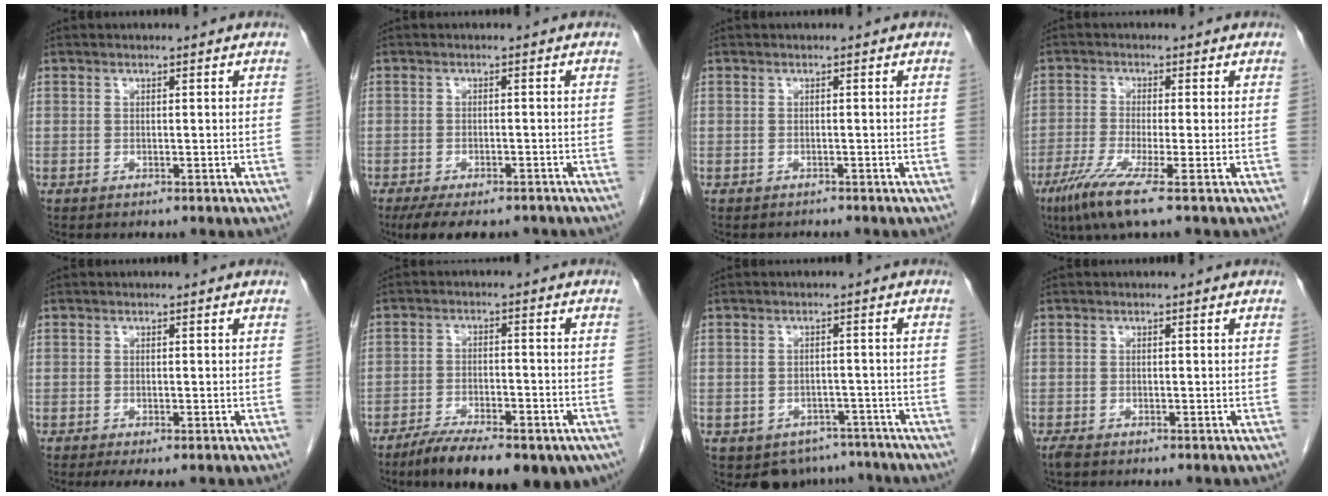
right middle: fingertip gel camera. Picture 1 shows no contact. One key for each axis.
{"total": 9.2, "fx": -7.4, "fy": 3.2, "fz": 4.6, "tx": -0.066, "ty": -0.009, "tz": -0.104}
{"total": 0.5, "fx": -0.5, "fy": 0.0, "fz": -0.1, "tx": -0.009, "ty": -0.006, "tz": -0.008}
{"total": 6.9, "fx": -4.0, "fy": -0.6, "fz": 5.6, "tx": -0.114, "ty": -0.026, "tz": -0.078}
{"total": 2.4, "fx": -1.5, "fy": 0.7, "fz": 1.8, "tx": -0.028, "ty": -0.008, "tz": -0.019}
{"total": 15.6, "fx": -10.9, "fy": 5.3, "fz": 9.8, "tx": -0.124, "ty": -0.003, "tz": -0.160}
{"total": 7.9, "fx": -5.9, "fy": 5.1, "fz": 0.8, "tx": -0.003, "ty": 0.014, "tz": -0.069}
{"total": 1.0, "fx": -0.8, "fy": 0.3, "fz": 0.5, "tx": -0.018, "ty": -0.004, "tz": -0.015}